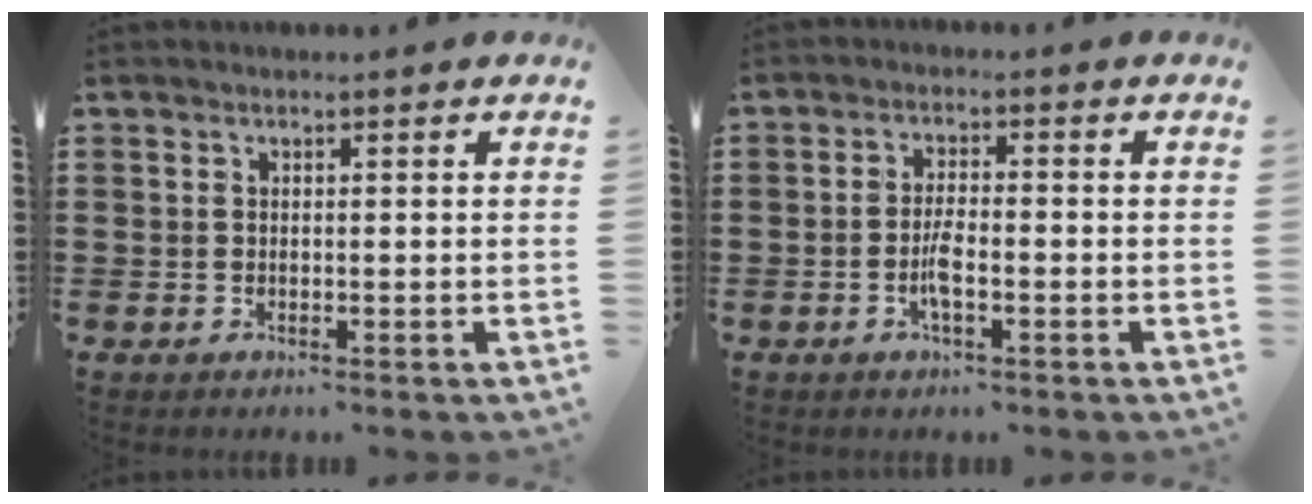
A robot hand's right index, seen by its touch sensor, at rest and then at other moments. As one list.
[{"total": 3.5, "force": [-1.2, 0.9, 3.1], "torque": [-0.070, -0.003, -0.026]}]